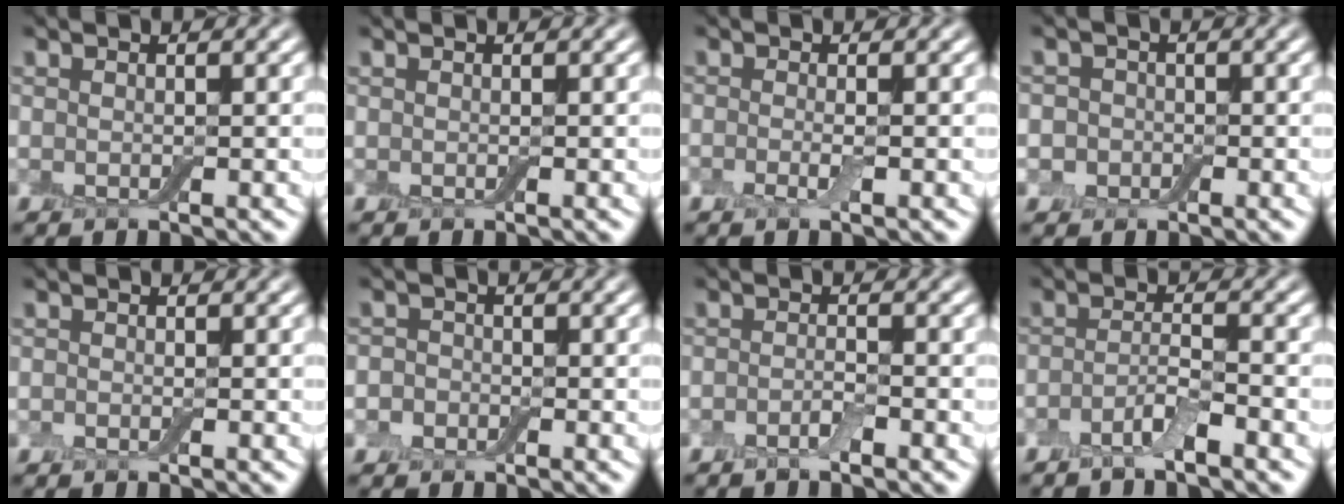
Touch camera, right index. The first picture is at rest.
{"total": 0.0}
{"total": 1.0, "force": [-0.5, 0.2, 0.9], "torque": [-0.021, -0.002, -0.012]}
{"total": 2.9, "force": [-0.3, 2.8, 0.7], "torque": [0.014, 0.020, -0.046]}
{"total": 0.0}
{"total": 1.6, "force": [-0.7, 1.4, 0.3], "torque": [0.011, 0.005, -0.023]}
{"total": 1.1, "force": [-0.9, 0.1, 0.7], "torque": [-0.016, 0.003, -0.019]}
{"total": 2.3, "force": [-1.7, 0.2, 1.5], "torque": [-0.030, 0.003, -0.041]}